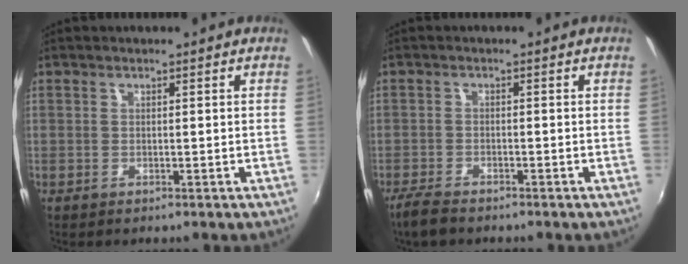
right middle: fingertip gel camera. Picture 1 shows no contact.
{"total": 4.1, "force": [-3.6, 1.0, 1.8], "torque": [-0.057, -0.012, -0.070]}